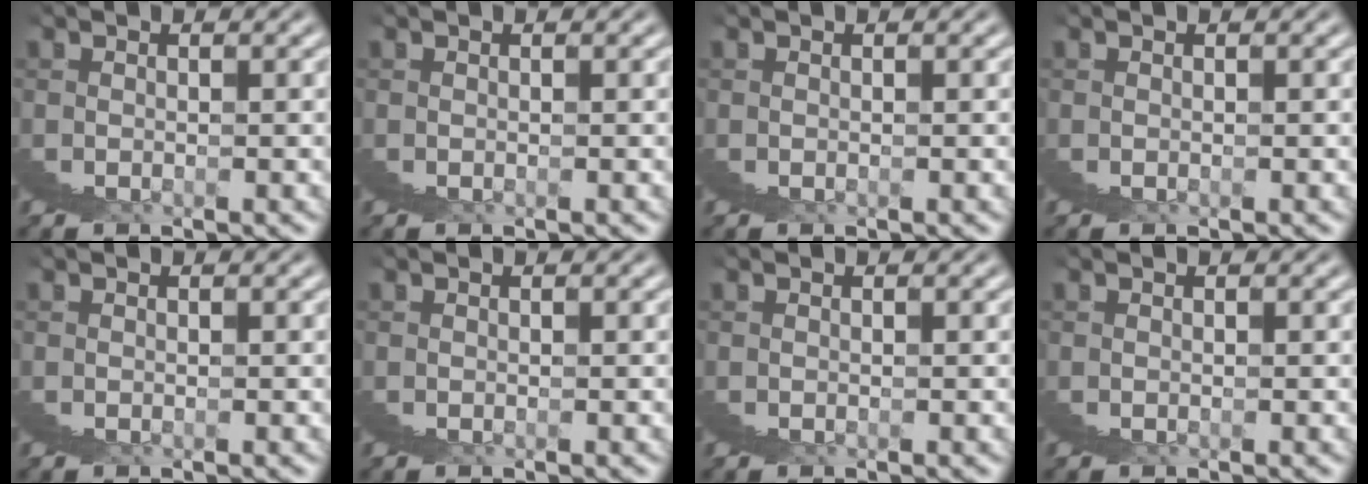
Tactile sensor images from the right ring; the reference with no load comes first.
{"total": 0.0}
{"total": 0.0}
{"total": 0.0}
{"total": 0.0}
{"total": 0.0}
{"total": 0.0}
{"total": 0.0}